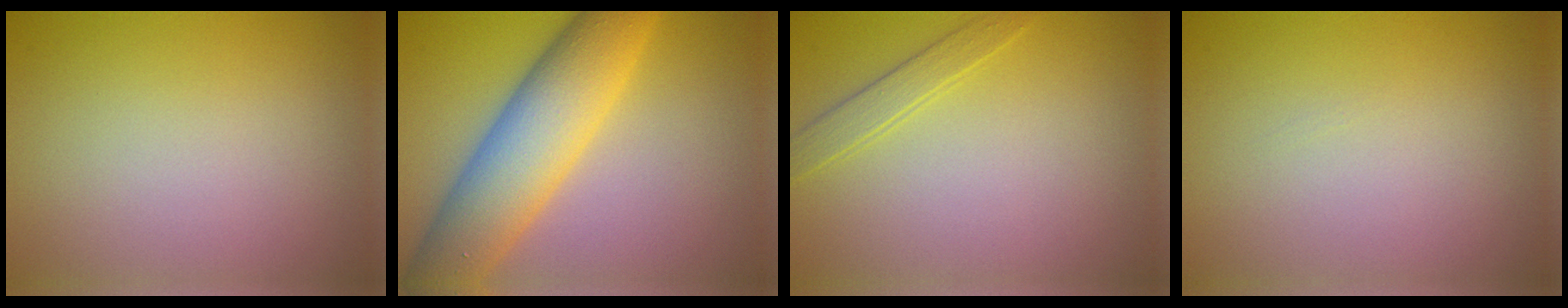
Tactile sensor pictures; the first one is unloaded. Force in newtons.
{"total": 9.1, "press": 9.1, "slide": 0.2}
{"total": 1.6, "press": 1.6, "slide": 0.1}
{"total": 0.0}